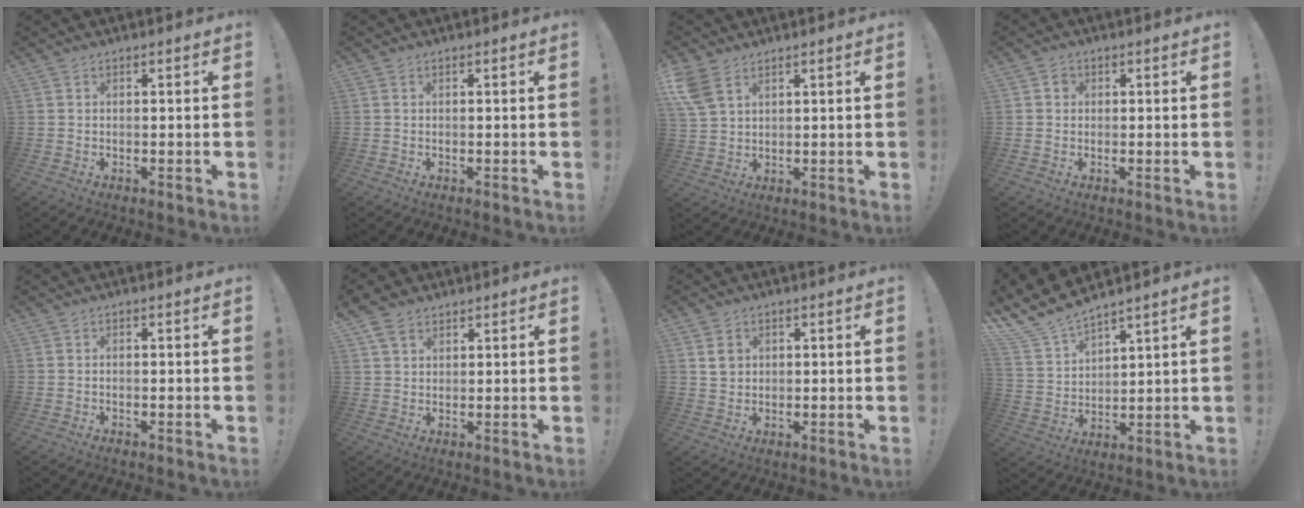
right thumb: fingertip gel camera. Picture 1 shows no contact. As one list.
[{"total": 0.0}, {"total": 7.0, "force": [3.9, 4.2, 4.1], "torque": [-0.089, -0.008, 0.081]}, {"total": 1.9, "force": [0.3, 1.8, 0.7], "torque": [-0.011, 0.004, 0.004]}, {"total": 0.0}, {"total": 5.6, "force": [3.6, 3.5, 2.5], "torque": [-0.048, -0.009, 0.071]}, {"total": 3.9, "force": [1.8, 3.3, 1.1], "torque": [-0.007, -0.001, 0.031]}, {"total": 9.6, "force": [9.0, 2.7, 1.9], "torque": [-0.068, -0.072, 0.171]}]